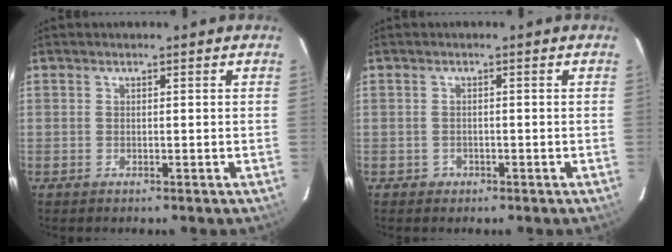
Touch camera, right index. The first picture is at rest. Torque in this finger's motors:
{"motor_torque": [-0.02, -0.01, 0.00, -0.04]}